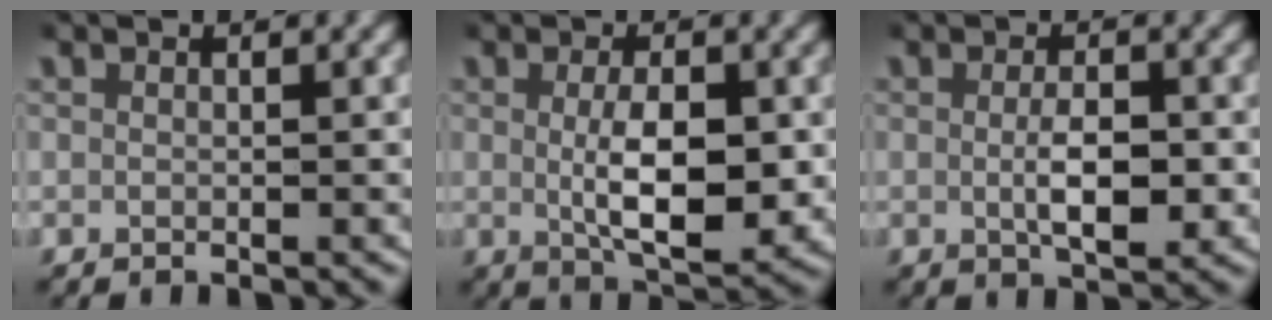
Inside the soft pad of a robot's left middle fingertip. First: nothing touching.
{"total": 6.0, "force": [-0.3, 2.7, 5.4], "torque": [-0.089, -0.020, 0.001]}
{"total": 3.5, "force": [-0.3, 1.4, 3.1], "torque": [-0.049, -0.007, -0.004]}